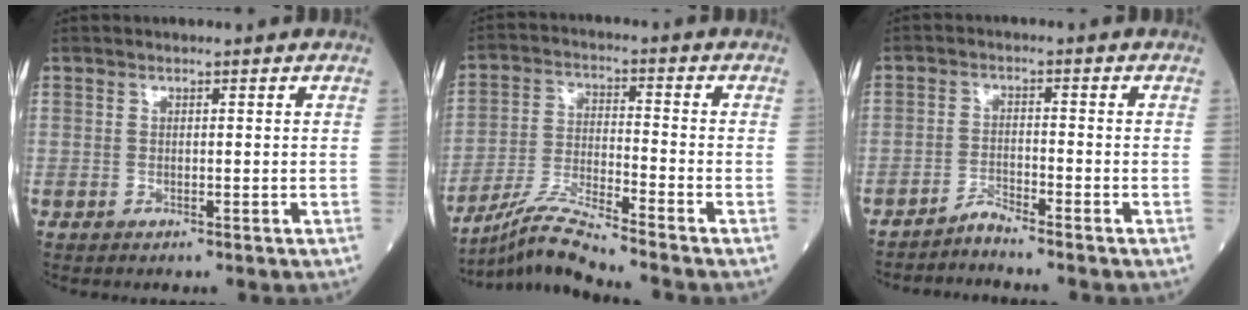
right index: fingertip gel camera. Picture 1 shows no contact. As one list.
[{"total": 8.9, "force": [-8.0, -1.8, 3.6], "torque": [-0.072, -0.020, -0.150]}, {"total": 2.7, "force": [-2.5, -0.8, 0.1], "torque": [-0.002, -0.014, -0.049]}]